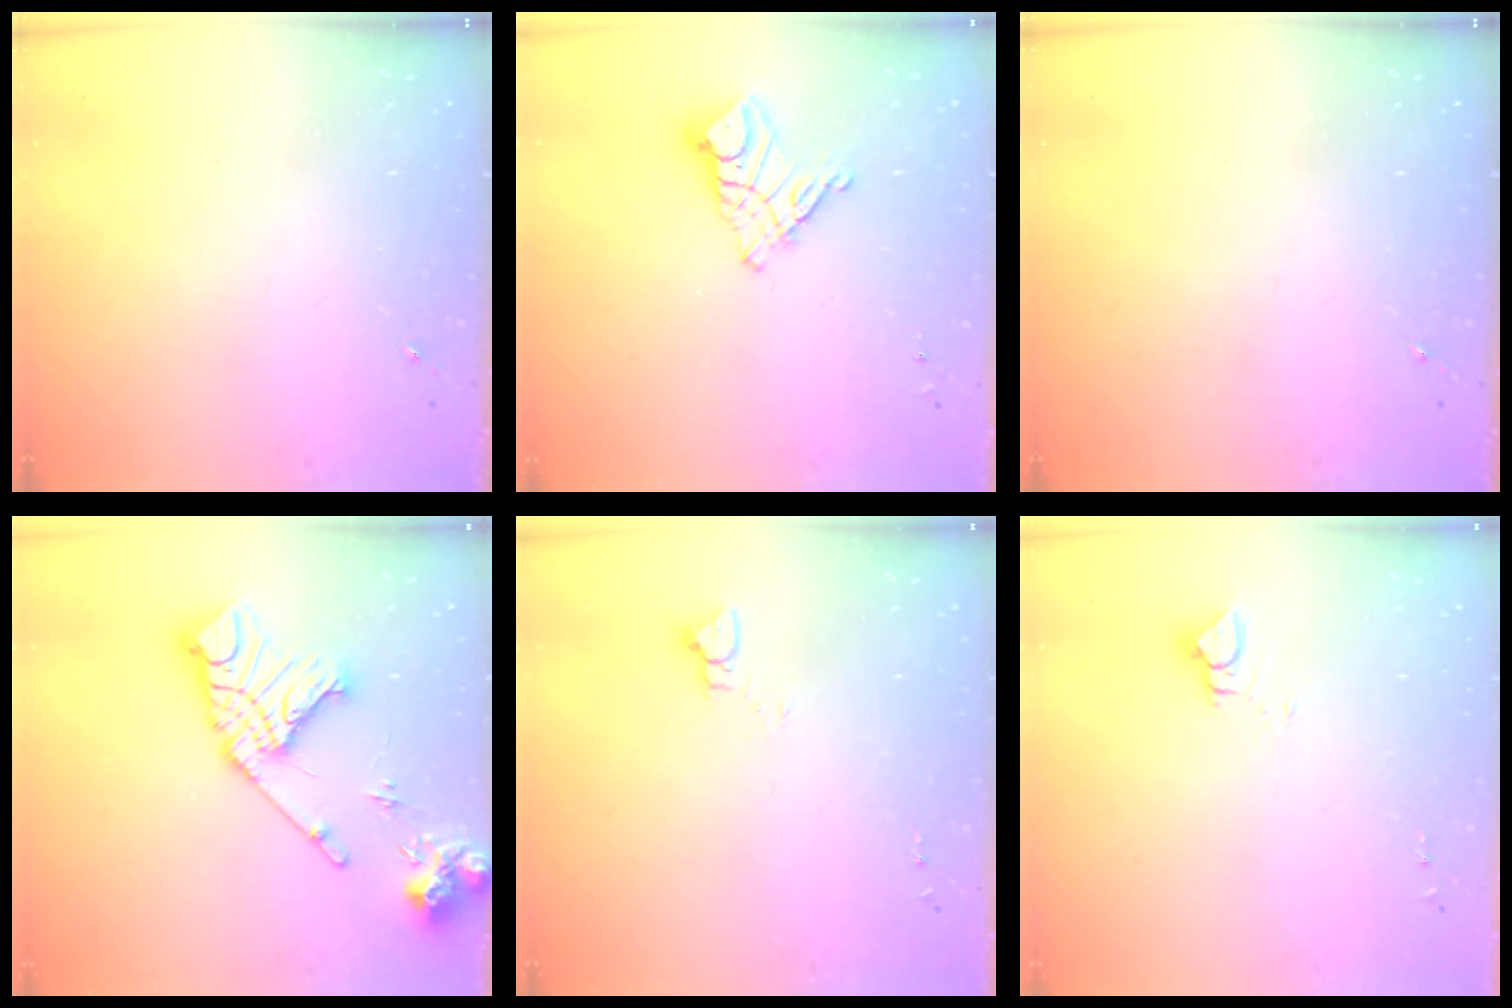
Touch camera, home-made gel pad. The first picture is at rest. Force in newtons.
{"total": 9.7, "press": 9.7, "slide": 1.1}
{"total": 0.0}
{"total": 19.0, "press": 18.8, "slide": 2.3}
{"total": 3.6, "press": 3.6, "slide": 0.3}
{"total": 4.0, "press": 4.0, "slide": 0.3}